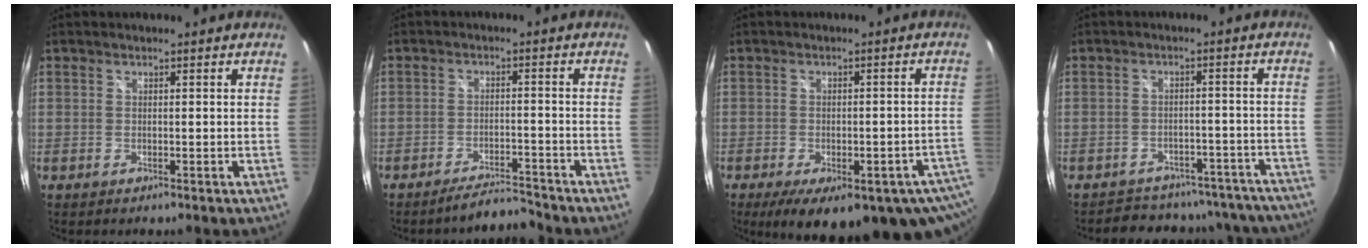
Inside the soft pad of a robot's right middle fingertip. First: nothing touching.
{"total": 4.9, "force": [-4.8, 0.1, 0.9], "torque": [-0.034, 0.002, -0.079]}
{"total": 19.5, "force": [-12.7, 6.7, 13.2], "torque": [-0.186, -0.049, -0.151]}
{"total": 20.0, "force": [-17.7, 7.7, 5.2], "torque": [-0.097, 0.039, -0.198]}